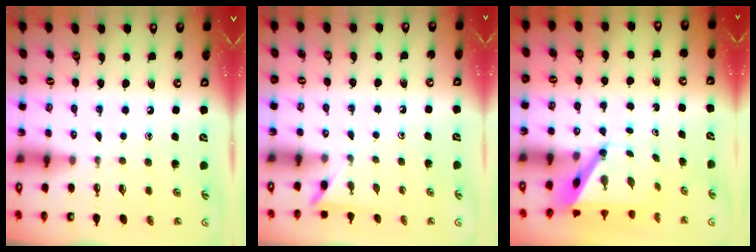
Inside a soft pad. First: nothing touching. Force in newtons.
{"total": 2.3, "press": 2.3, "slide": 0.2}
{"total": 5.6, "press": 5.6, "slide": 0.5}